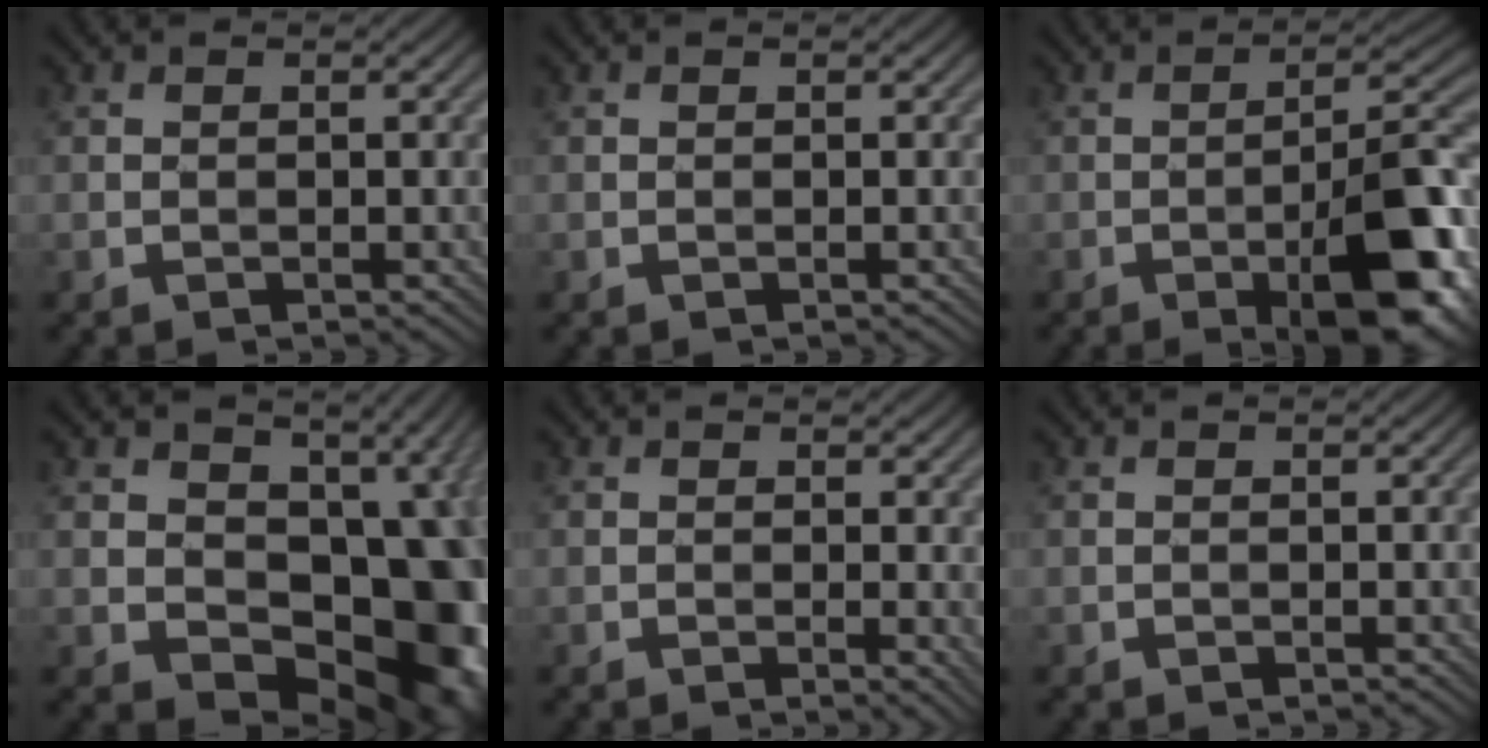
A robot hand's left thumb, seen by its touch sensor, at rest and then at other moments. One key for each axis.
{"total": 0.0}
{"total": 12.1, "fx": -5.2, "fy": 3.4, "fz": 10.4, "tx": -0.146, "ty": 0.011, "tz": -0.084}
{"total": 17.7, "fx": -1.6, "fy": 12.0, "fz": 12.9, "tx": -0.148, "ty": -0.037, "tz": 0.015}
{"total": 2.3, "fx": 0.5, "fy": 1.1, "fz": 1.9, "tx": -0.021, "ty": -0.001, "tz": 0.009}
{"total": 0.0}